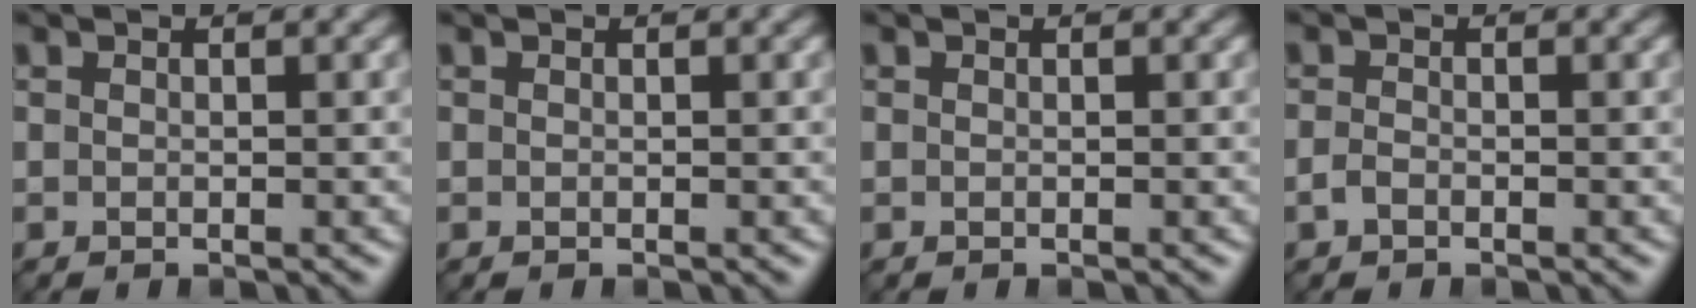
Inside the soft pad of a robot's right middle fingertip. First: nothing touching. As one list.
[{"total": 0.0}, {"total": 0.0}, {"total": 0.9, "force": [-0.5, 0.5, 0.5], "torque": [-0.012, 0.000, -0.012]}]